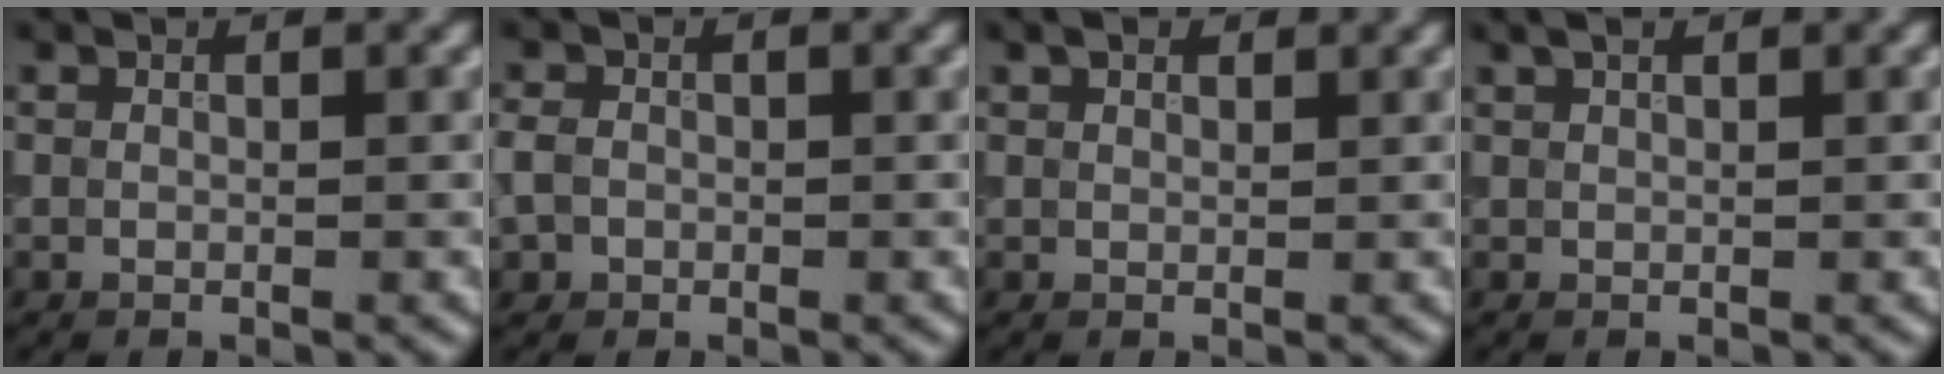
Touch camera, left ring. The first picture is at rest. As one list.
[{"total": 2.2, "force": [-0.4, 1.8, 1.1], "torque": [-0.020, -0.002, -0.008]}, {"total": 1.4, "force": [1.0, 0.7, 0.6], "torque": [-0.011, 0.005, 0.019]}, {"total": 1.4, "force": [1.0, 0.4, 0.9], "torque": [-0.015, 0.004, 0.018]}]